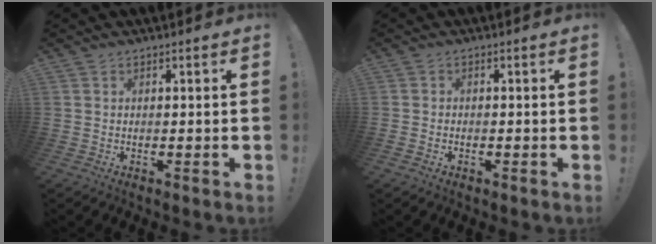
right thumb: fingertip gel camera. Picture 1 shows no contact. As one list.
[{"total": 11.6, "force": [-4.5, 8.1, 7.0], "torque": [-0.154, 0.023, -0.080]}]